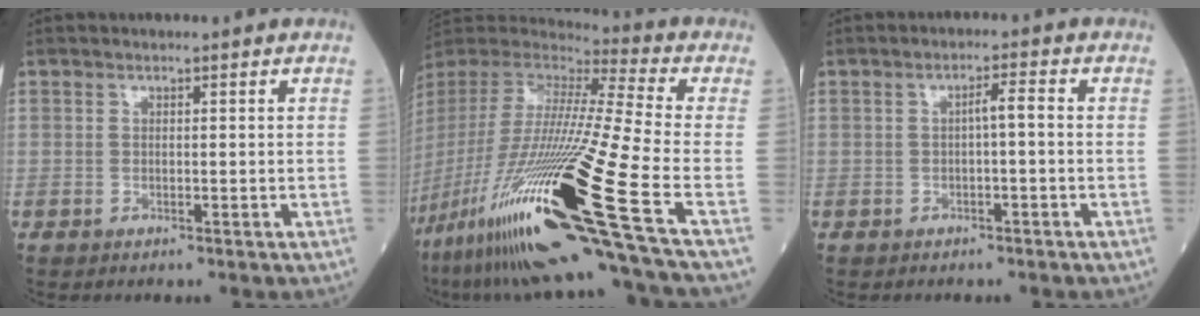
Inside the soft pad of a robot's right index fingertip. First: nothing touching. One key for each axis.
{"total": 34.7, "fx": -16.1, "fy": 1.1, "fz": 30.7, "tx": -0.616, "ty": -0.068, "tz": -0.307}
{"total": 2.2, "fx": -0.3, "fy": 0.2, "fz": 2.1, "tx": -0.031, "ty": 0.006, "tz": -0.006}